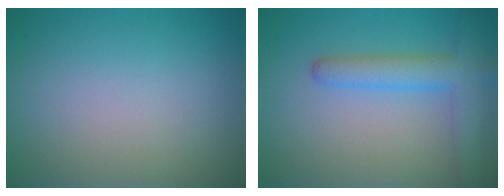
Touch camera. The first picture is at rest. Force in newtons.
{"total": 4.2, "press": 4.2, "slide": 0.2}